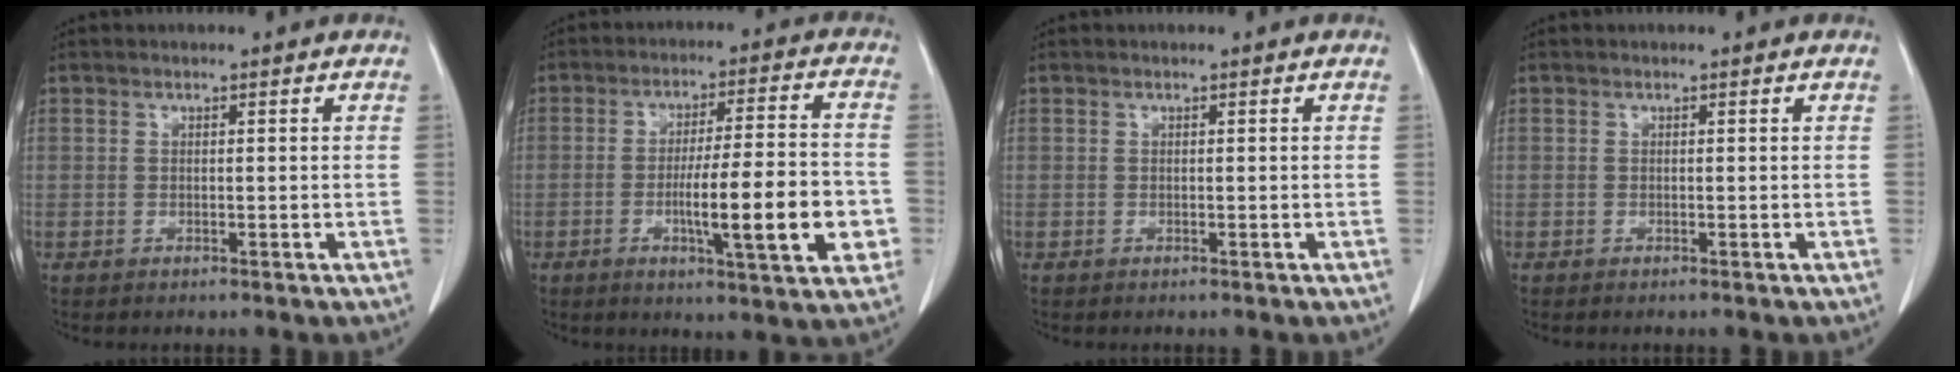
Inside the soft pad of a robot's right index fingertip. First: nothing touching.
{"total": 13.8, "force": [-3.5, 1.5, 13.3], "torque": [-0.200, 0.000, -0.052]}
{"total": 0.0}
{"total": 0.0}